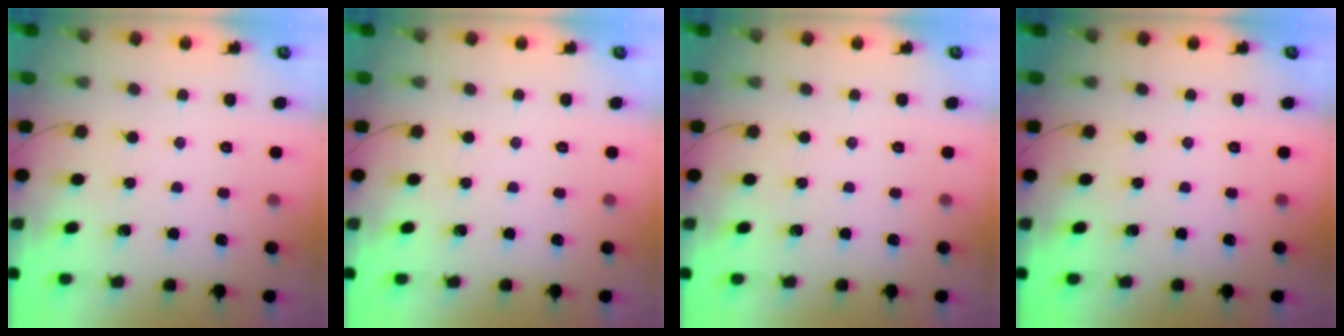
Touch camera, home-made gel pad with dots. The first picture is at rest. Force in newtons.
{"total": 0.0}
{"total": 0.0}
{"total": 0.0}